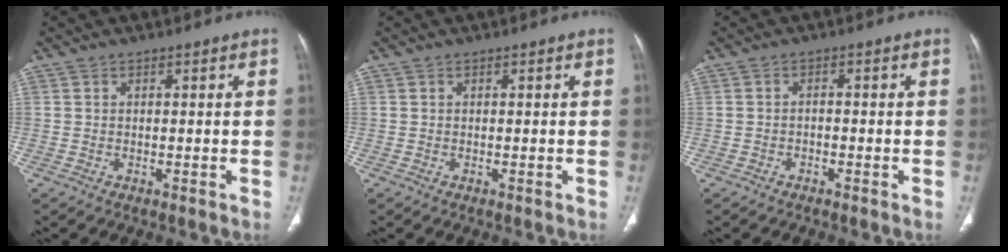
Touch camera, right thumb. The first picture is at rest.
{"total": 0.0}
{"total": 1.1, "force": [-0.8, 0.6, 0.5], "torque": [-0.006, 0.007, -0.015]}